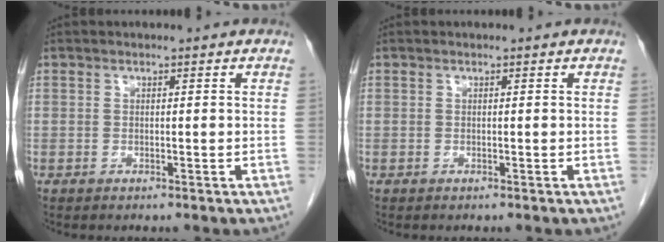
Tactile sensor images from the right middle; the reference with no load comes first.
{"total": 0.0}